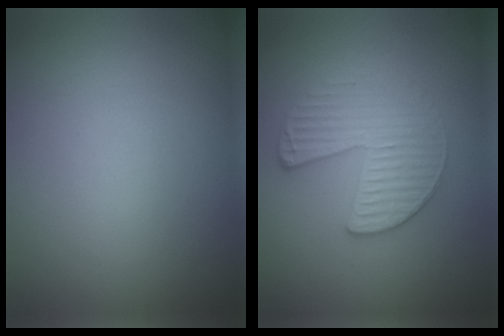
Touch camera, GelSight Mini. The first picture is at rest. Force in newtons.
{"total": 3.3, "press": 3.0, "slide": 1.3}